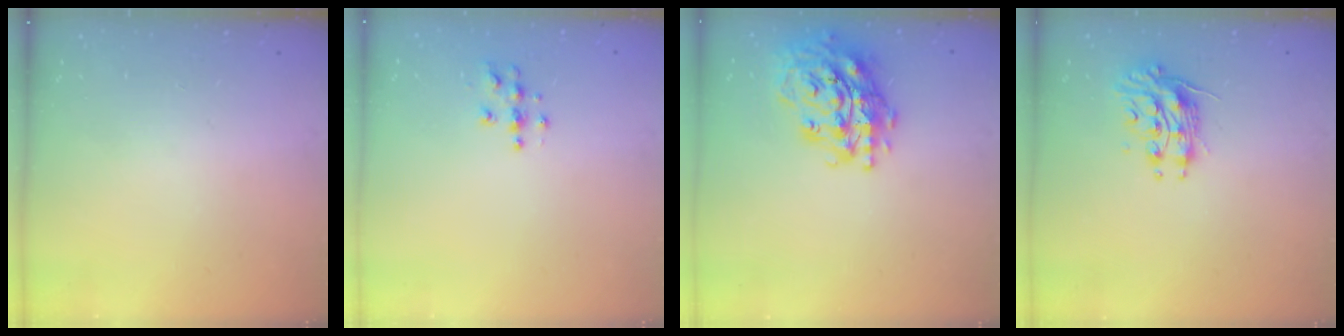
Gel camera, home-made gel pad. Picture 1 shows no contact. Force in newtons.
{"total": 4.3, "press": 4.3, "slide": 0.4}
{"total": 21.0, "press": 20.9, "slide": 2.7}
{"total": 10.9, "press": 10.9, "slide": 0.5}